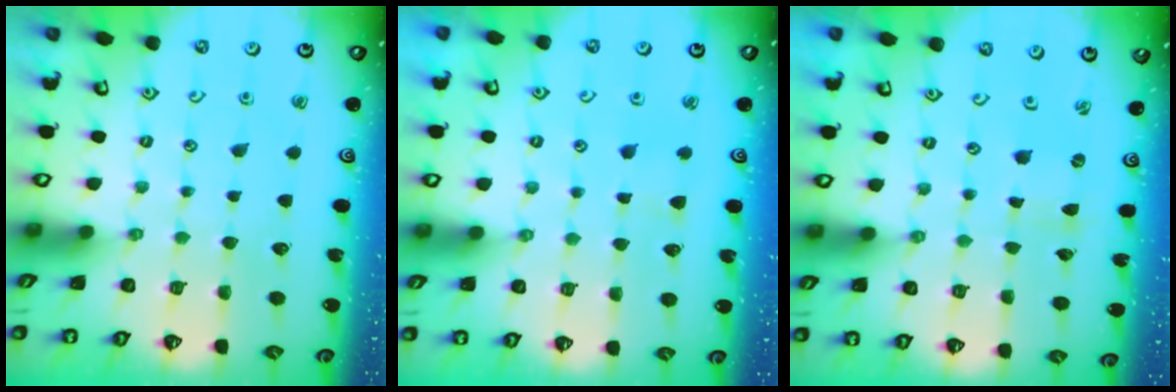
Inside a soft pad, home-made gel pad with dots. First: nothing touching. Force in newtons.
{"total": 3.2, "press": 3.2, "slide": 0.6}
{"total": 0.0}